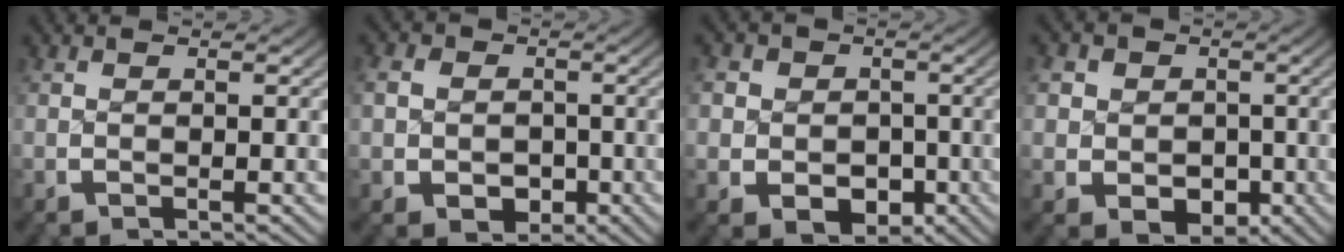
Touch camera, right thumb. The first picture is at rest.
{"total": 5.4, "force": [-0.6, 4.8, 2.5], "torque": [-0.048, -0.019, -0.004]}
{"total": 7.4, "force": [-0.8, 6.5, 3.5], "torque": [-0.069, -0.027, -0.006]}
{"total": 7.8, "force": [-0.5, 6.7, 4.0], "torque": [-0.084, -0.031, 0.003]}